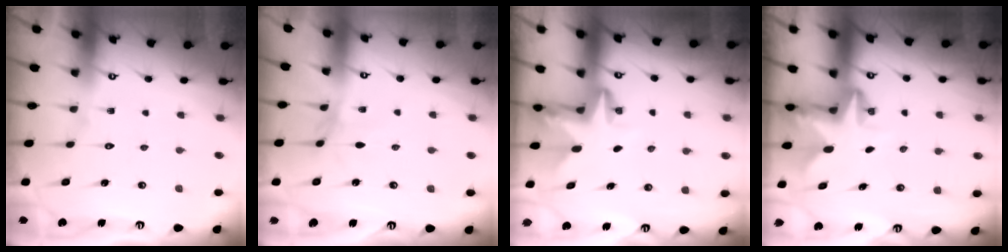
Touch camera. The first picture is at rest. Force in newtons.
{"total": 0.6, "press": 0.6, "slide": 0.3}
{"total": 3.5, "press": 3.5, "slide": 0.2}
{"total": 2.5, "press": 2.5, "slide": 0.5}